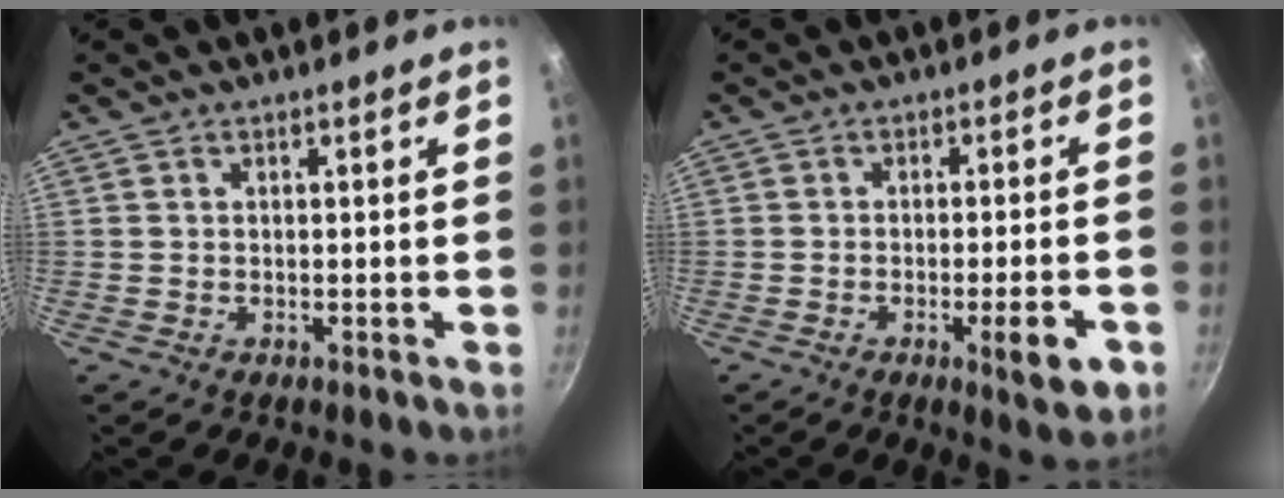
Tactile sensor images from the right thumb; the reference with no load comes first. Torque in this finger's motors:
{"motor_torque": [1.13, 1.02, 1.02, -0.78, 0.05]}